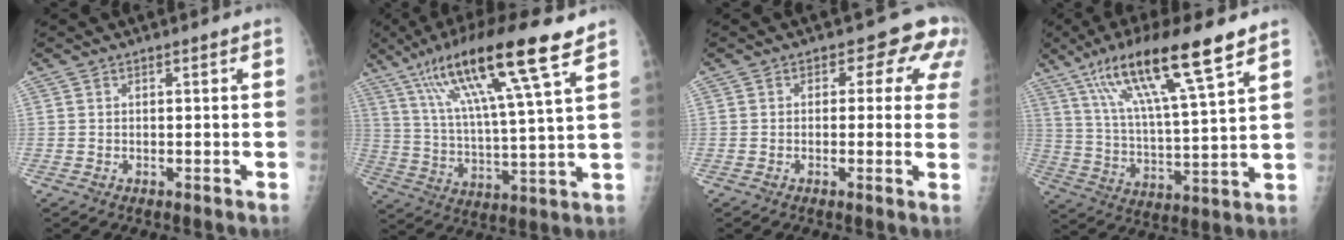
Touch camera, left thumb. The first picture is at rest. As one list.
[{"total": 19.7, "force": [11.3, 2.2, 16.0], "torque": [-0.285, -0.026, 0.197]}, {"total": 7.2, "force": [2.5, 4.7, 4.9], "torque": [-0.003, 0.003, 0.012]}, {"total": 18.7, "force": [11.5, 2.8, 14.5], "torque": [-0.254, -0.034, 0.208]}]